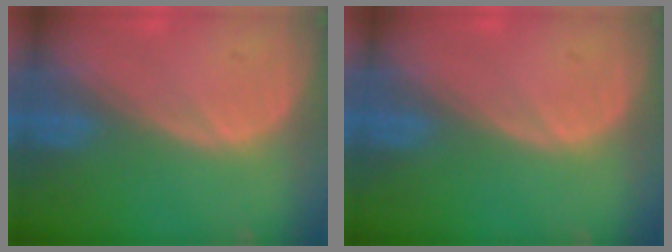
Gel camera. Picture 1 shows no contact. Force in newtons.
{"total": 0.0}